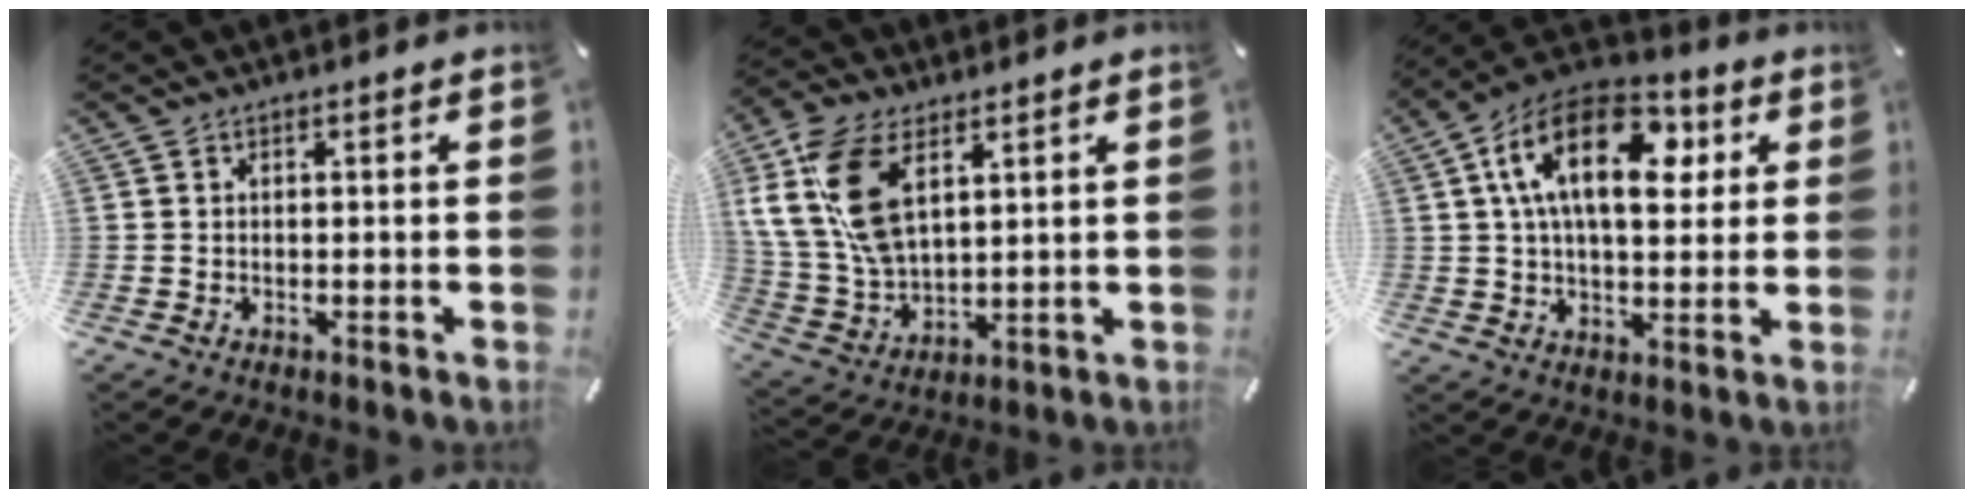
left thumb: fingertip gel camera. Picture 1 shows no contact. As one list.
[{"total": 16.4, "force": [6.4, 9.9, 11.4], "torque": [-0.288, -0.018, 0.113]}, {"total": 18.9, "force": [5.9, 10.9, 14.2], "torque": [-0.249, -0.005, 0.095]}]